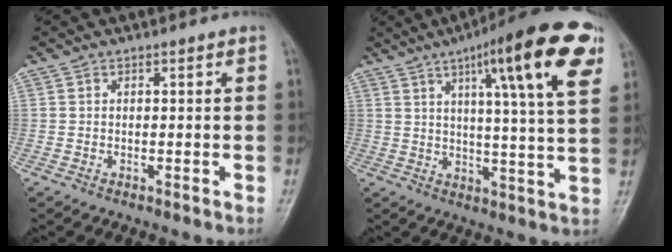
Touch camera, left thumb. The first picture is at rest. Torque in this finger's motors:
{"motor_torque": [0.70, 0.65, 1.70, -1.08, 0.23]}